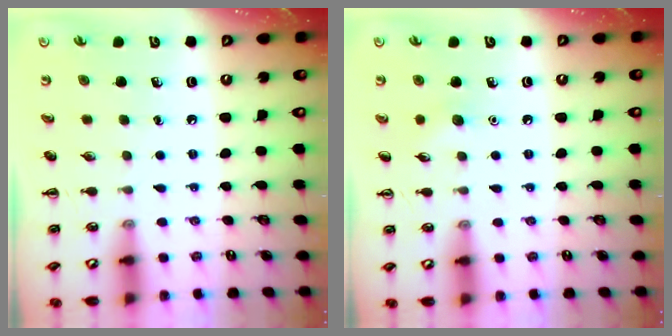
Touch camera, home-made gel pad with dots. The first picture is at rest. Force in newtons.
{"total": 4.7, "press": 4.5, "slide": 1.2}